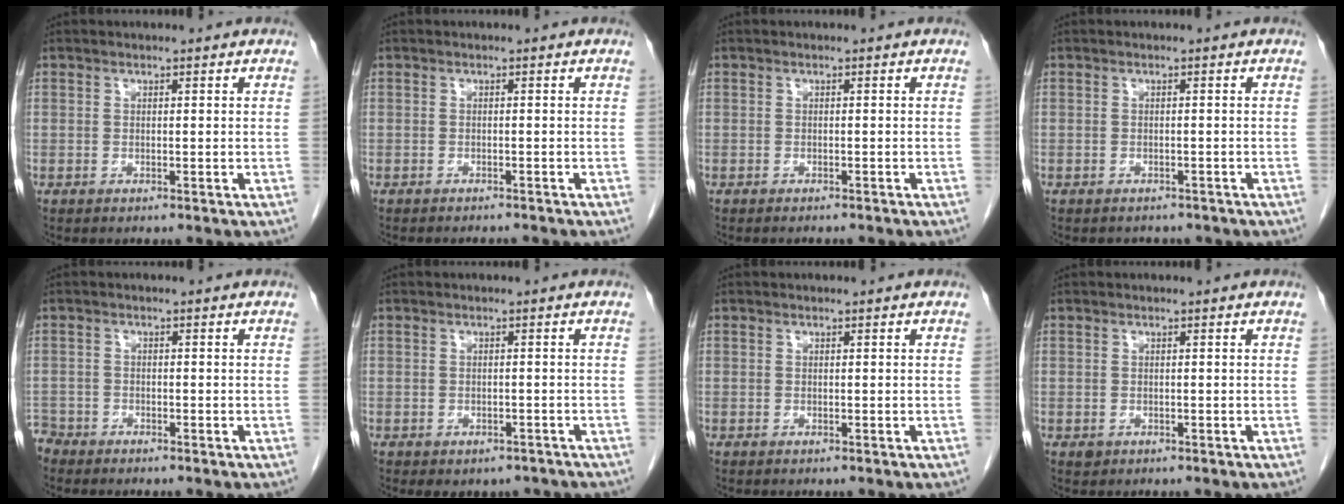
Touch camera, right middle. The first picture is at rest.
{"total": 3.1, "force": [-3.0, 0.4, 0.8], "torque": [-0.010, -0.006, -0.038]}
{"total": 2.5, "force": [-2.3, 0.4, 1.0], "torque": [-0.019, -0.005, -0.024]}
{"total": 4.2, "force": [-3.5, 2.0, 0.9], "torque": [-0.011, 0.004, -0.037]}
{"total": 2.5, "force": [-2.4, 0.9, -0.2], "torque": [0.003, -0.003, -0.047]}
{"total": 5.1, "force": [-4.1, 2.7, 1.3], "torque": [-0.006, 0.010, -0.048]}
{"total": 0.0}
{"total": 0.8, "force": [-0.3, 0.7, 0.2], "torque": [-0.004, 0.002, -0.002]}